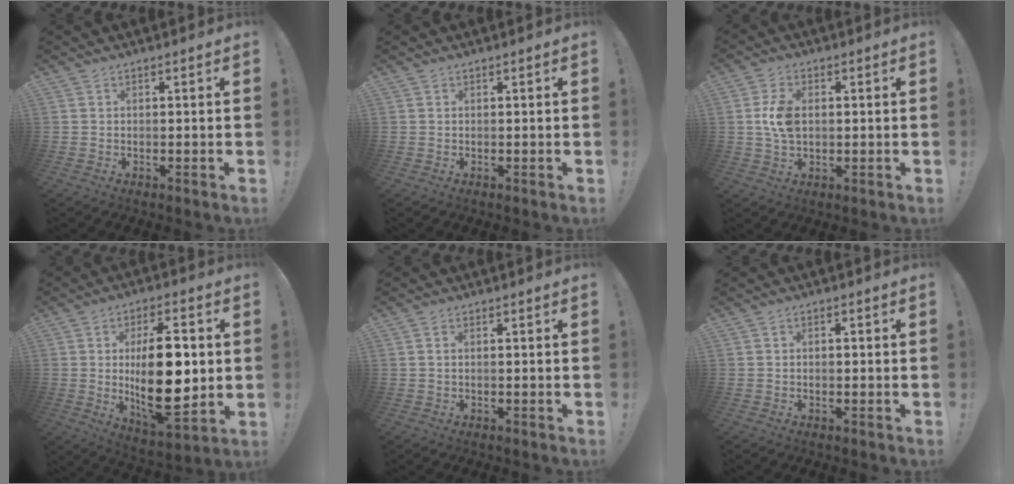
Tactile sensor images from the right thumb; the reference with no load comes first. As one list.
[{"total": 0.0}, {"total": 7.6, "force": [0.5, 4.8, 5.9], "torque": [-0.110, 0.002, 0.007]}, {"total": 21.6, "force": [0.6, 10.0, 19.1], "torque": [-0.320, -0.007, 0.012]}, {"total": 0.7, "force": [0.3, 0.3, 0.6], "torque": [-0.015, 0.002, 0.006]}, {"total": 1.3, "force": [-0.8, 0.7, 0.7], "torque": [-0.018, 0.007, -0.014]}]